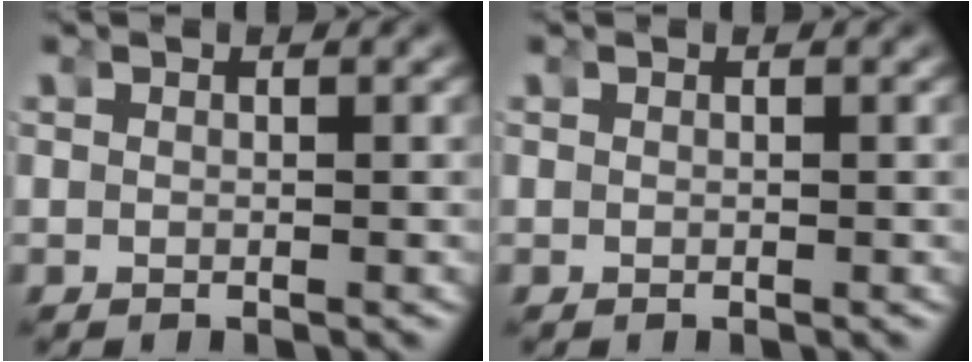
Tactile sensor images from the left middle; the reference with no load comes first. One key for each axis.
{"total": 0.0}